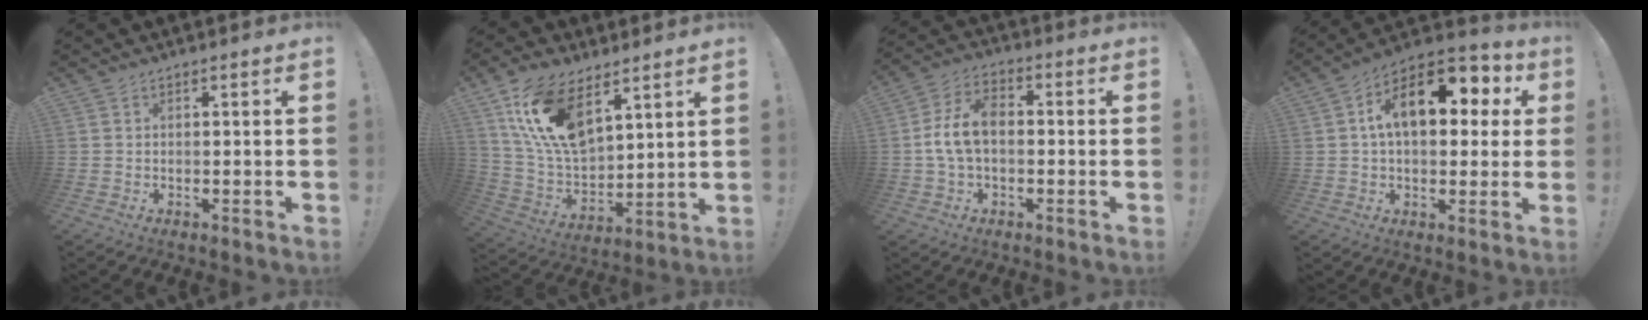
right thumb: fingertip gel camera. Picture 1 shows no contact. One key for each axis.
{"total": 18.2, "fx": 10.0, "fy": 10.1, "fz": 11.4, "tx": -0.239, "ty": -0.053, "tz": 0.184}
{"total": 10.8, "fx": -0.4, "fy": 6.9, "fz": 8.4, "tx": -0.166, "ty": 0.012, "tz": -0.002}
{"total": 16.5, "fx": 4.4, "fy": 9.5, "fz": 12.8, "tx": -0.195, "ty": 0.003, "tz": 0.072}